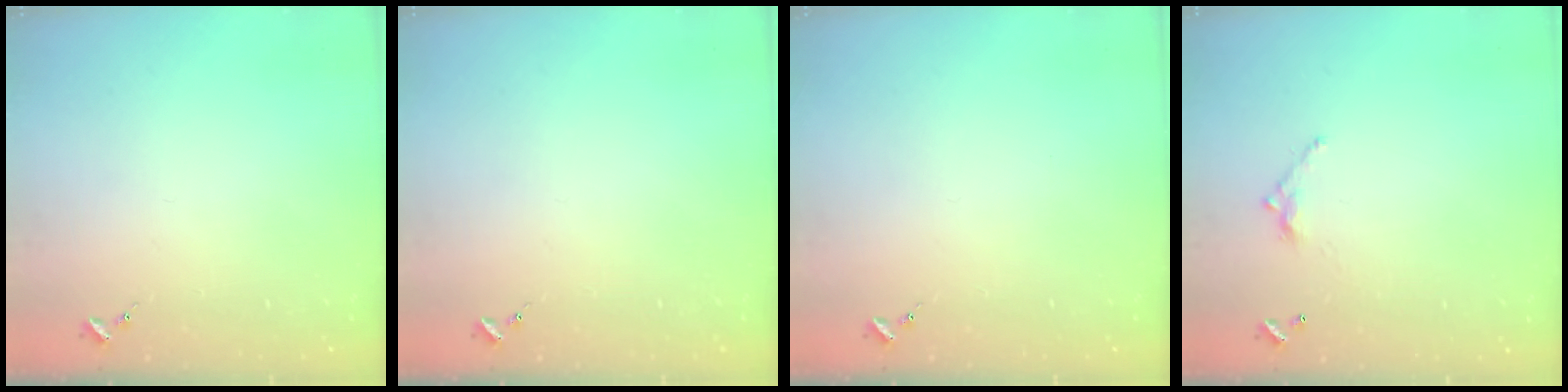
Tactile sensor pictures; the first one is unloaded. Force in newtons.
{"total": 0.0}
{"total": 0.0}
{"total": 5.5, "press": 5.4, "slide": 0.4}